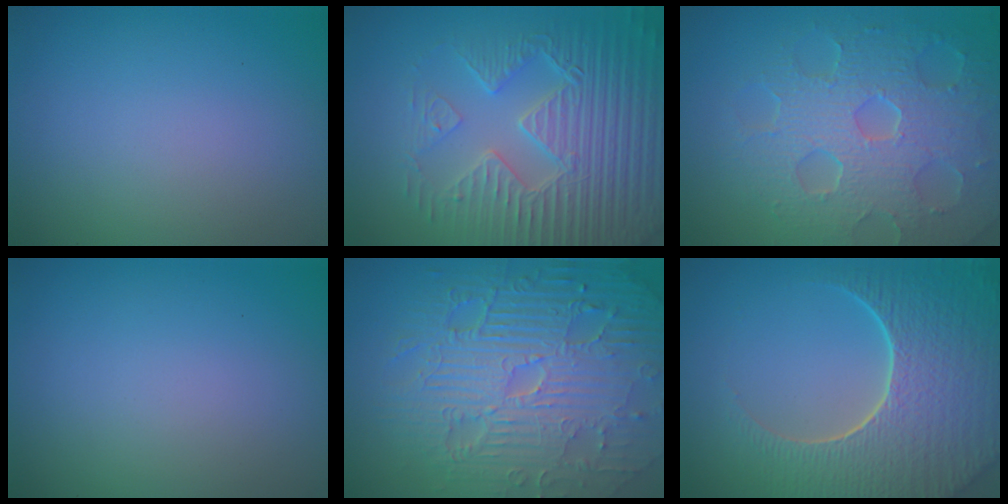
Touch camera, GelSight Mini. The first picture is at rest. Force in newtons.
{"total": 7.3, "press": 5.8, "slide": 4.4}
{"total": 8.5, "press": 5.9, "slide": 6.1}
{"total": 0.0}
{"total": 11.7, "press": 7.5, "slide": 9.0}
{"total": 9.4, "press": 6.7, "slide": 6.6}